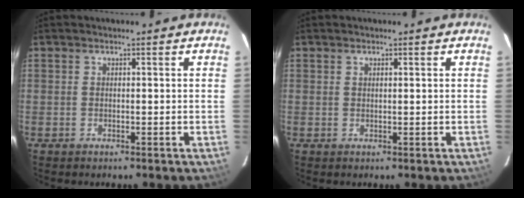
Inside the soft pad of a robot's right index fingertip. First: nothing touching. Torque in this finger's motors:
{"motor_torque": [-0.40, 0.08, -0.07, 0.00]}